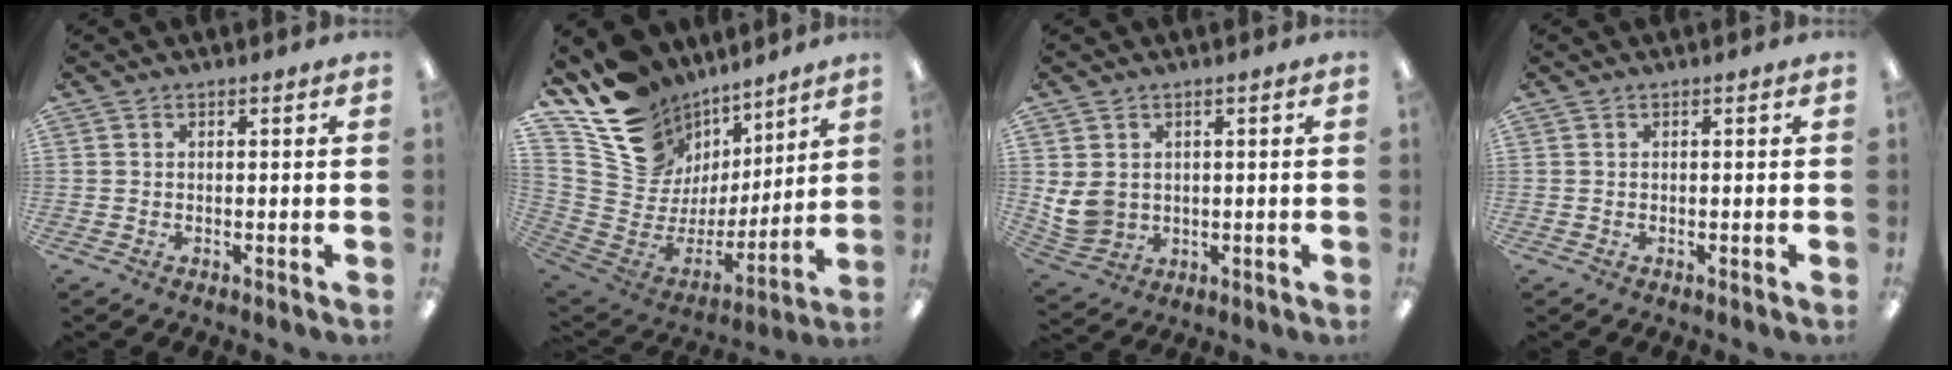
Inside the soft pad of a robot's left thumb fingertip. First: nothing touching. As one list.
[{"total": 16.0, "force": [10.7, 11.5, 2.9], "torque": [-0.067, -0.090, 0.218]}, {"total": 7.0, "force": [1.3, 6.2, 2.9], "torque": [-0.074, 0.002, 0.031]}, {"total": 0.0}]